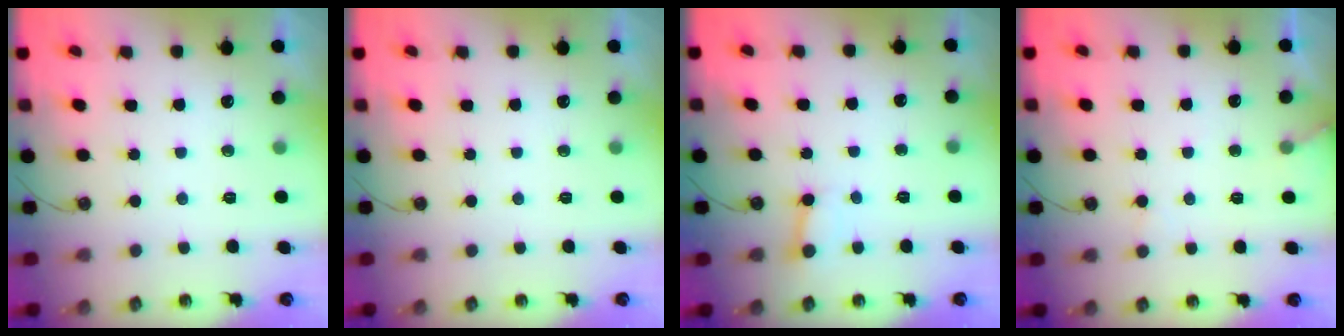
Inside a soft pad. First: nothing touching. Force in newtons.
{"total": 0.0}
{"total": 4.3, "press": 4.3, "slide": 0.5}
{"total": 6.2, "press": 6.2, "slide": 0.5}